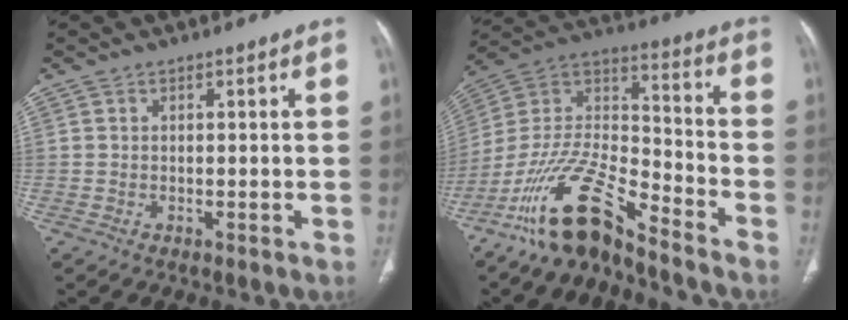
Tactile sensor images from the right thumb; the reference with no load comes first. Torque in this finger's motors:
{"motor_torque": [0.29, 0.26, 1.37, -1.40, 0.39]}